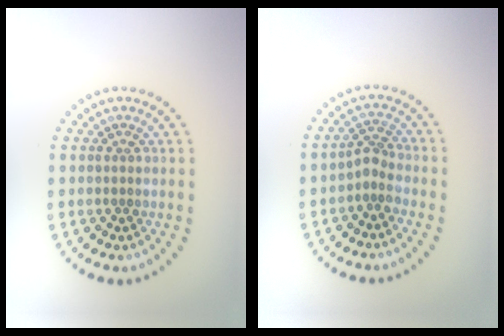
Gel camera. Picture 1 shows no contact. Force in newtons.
{"total": 1.9, "press": 1.4, "slide": 1.3}